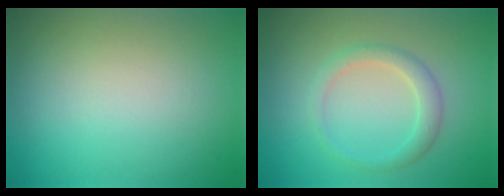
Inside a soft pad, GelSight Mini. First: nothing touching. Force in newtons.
{"total": 2.2, "press": 2.2, "slide": 0.1}